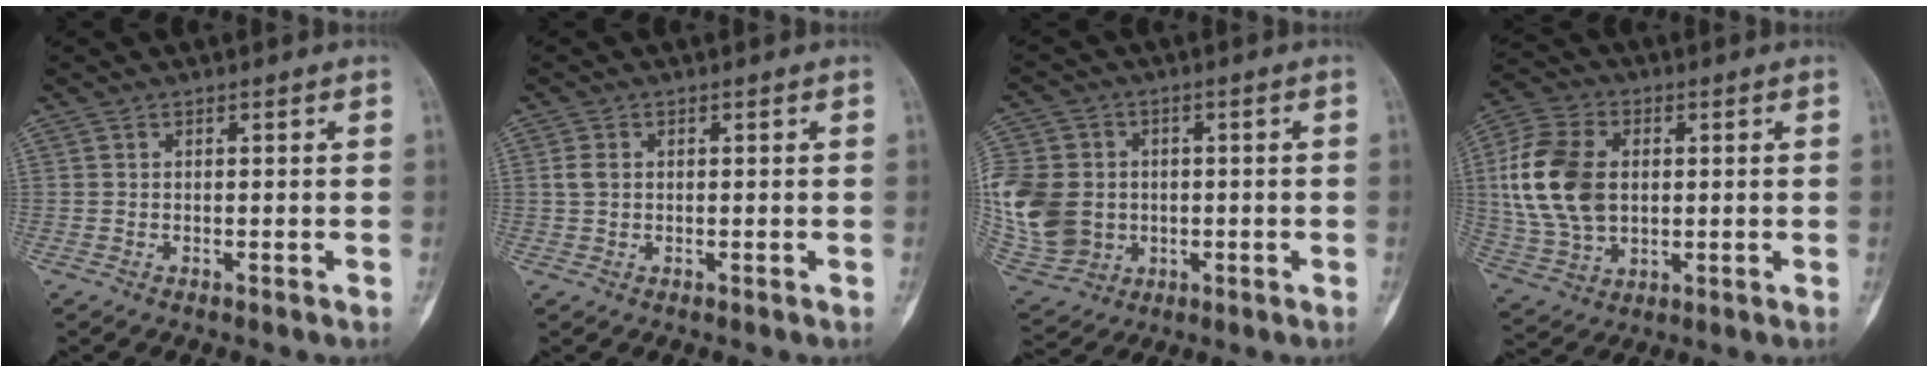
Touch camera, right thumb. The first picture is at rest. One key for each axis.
{"total": 1.8, "fx": 0.2, "fy": 1.3, "fz": 1.2, "tx": -0.029, "ty": 0.003, "tz": 0.005}
{"total": 19.0, "fx": -0.6, "fy": 15.9, "fz": 10.4, "tx": -0.248, "ty": 0.010, "tz": 0.008}
{"total": 16.7, "fx": 1.9, "fy": 11.4, "fz": 12.0, "tx": -0.234, "ty": 0.004, "tz": 0.040}